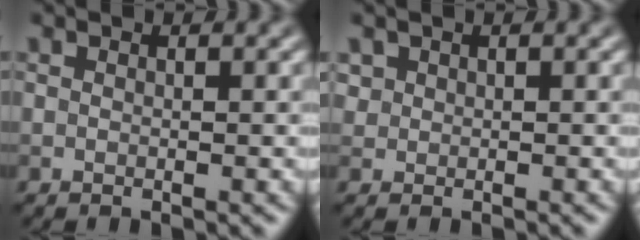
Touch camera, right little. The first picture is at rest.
{"total": 0.6, "force": [0.2, 0.5, -0.1], "torque": [0.007, -0.003, 0.005]}